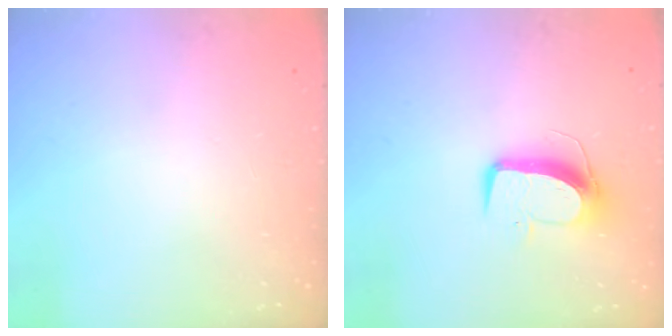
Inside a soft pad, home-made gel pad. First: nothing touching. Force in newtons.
{"total": 9.9, "press": 9.8, "slide": 1.0}